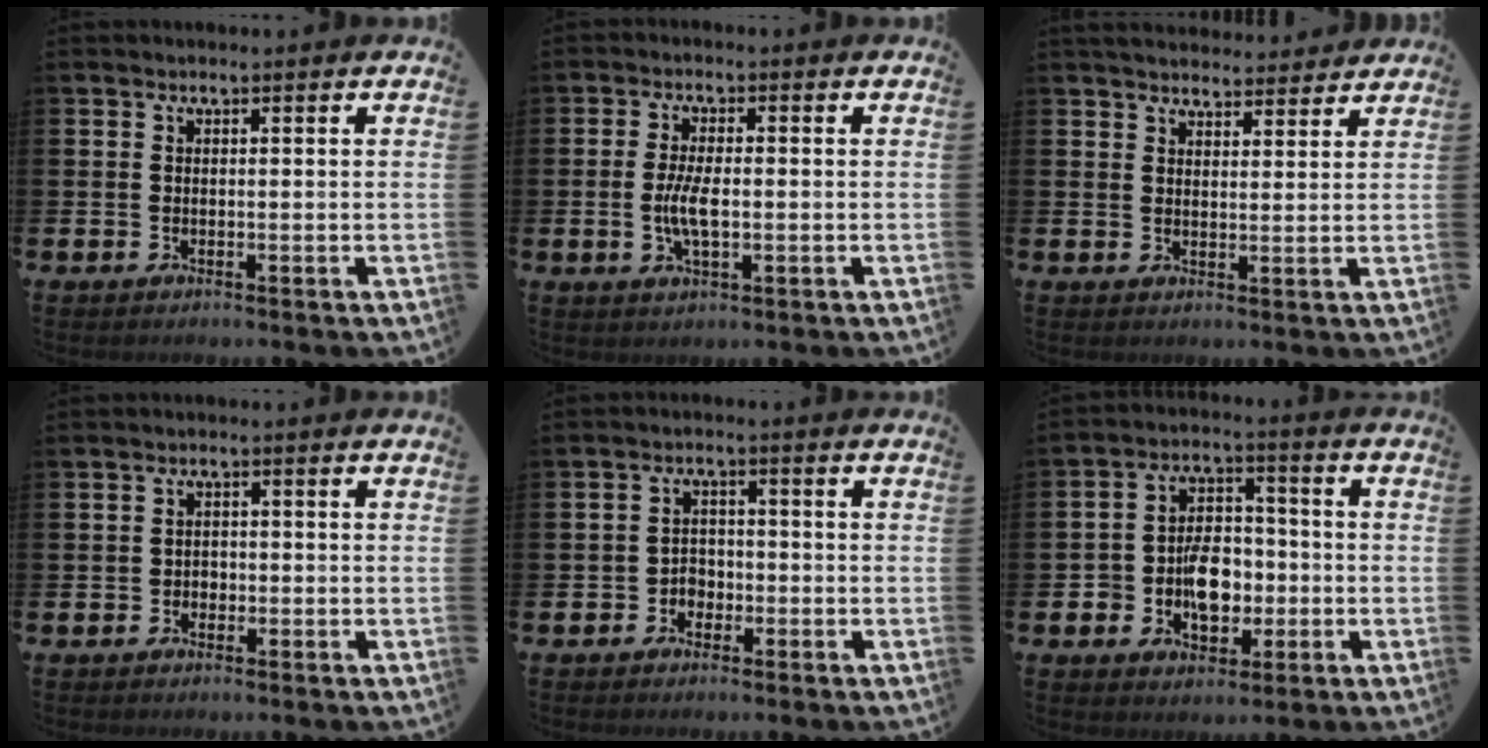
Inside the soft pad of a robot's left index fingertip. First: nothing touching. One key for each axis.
{"total": 4.5, "fx": -0.5, "fy": 1.7, "fz": 4.2, "tx": -0.079, "ty": 0.000, "tz": -0.013}
{"total": 3.9, "fx": 3.8, "fy": 0.7, "fz": 0.0, "tx": -0.007, "ty": -0.020, "tz": 0.070}
{"total": 1.3, "fx": -0.5, "fy": 1.2, "fz": 0.4, "tx": -0.007, "ty": 0.004, "tz": -0.013}
{"total": 2.5, "fx": -1.5, "fy": 2.0, "fz": 0.6, "tx": -0.023, "ty": 0.010, "tz": -0.033}
{"total": 7.3, "fx": -1.7, "fy": 5.5, "fz": 4.5, "tx": -0.066, "ty": 0.013, "tz": -0.034}